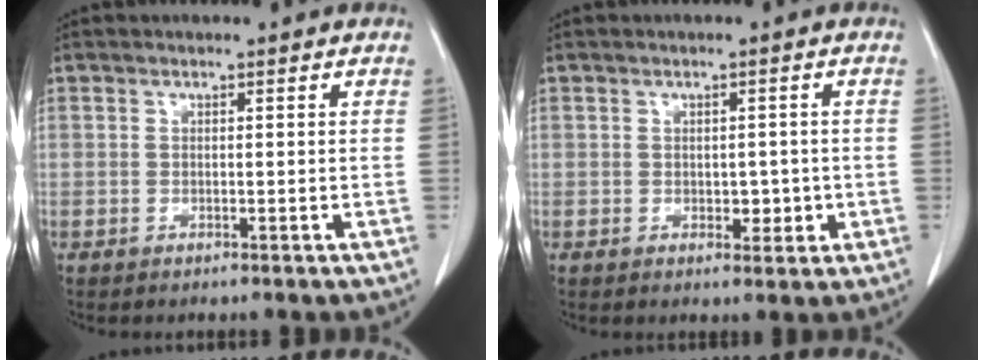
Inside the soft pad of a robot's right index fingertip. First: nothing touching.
{"total": 2.8, "force": [-0.4, 1.8, 2.1], "torque": [-0.022, 0.001, 0.000]}